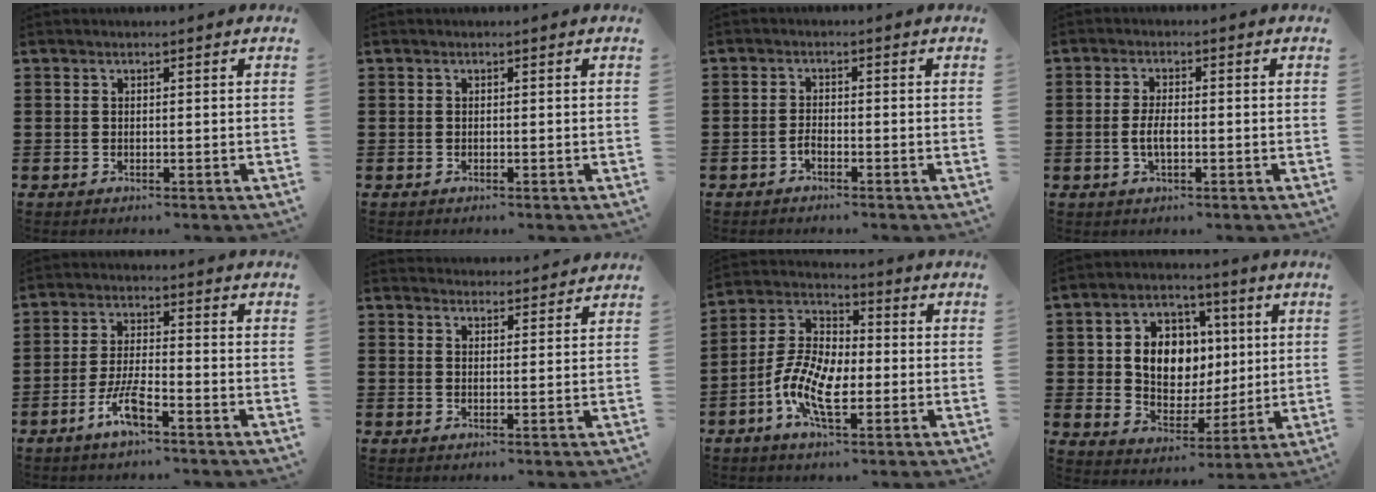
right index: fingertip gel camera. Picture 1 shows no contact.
{"total": 0.0}
{"total": 1.5, "force": [-1.1, 0.6, 0.8], "torque": [-0.019, 0.000, -0.021]}
{"total": 3.2, "force": [-0.5, 1.2, 2.9], "torque": [-0.067, -0.002, -0.015]}
{"total": 6.0, "force": [-3.6, 1.2, 4.6], "torque": [-0.108, -0.007, -0.071]}
{"total": 2.7, "force": [2.6, 0.0, -0.5], "torque": [0.003, -0.007, 0.052]}
{"total": 9.7, "force": [-3.5, 4.6, 7.8], "torque": [-0.195, -0.010, -0.074]}
{"total": 8.9, "force": [1.6, 7.3, 4.9], "torque": [-0.100, 0.016, 0.027]}